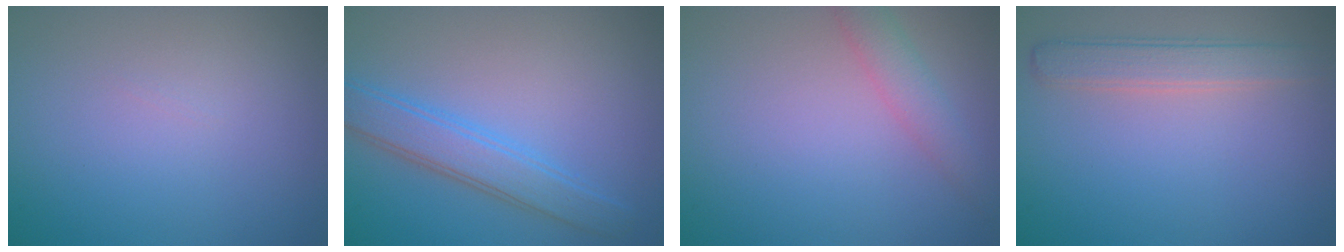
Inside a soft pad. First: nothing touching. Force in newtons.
{"total": 3.7, "press": 3.7, "slide": 0.0}
{"total": 2.2, "press": 2.2, "slide": 0.2}
{"total": 2.8, "press": 2.8, "slide": 0.1}